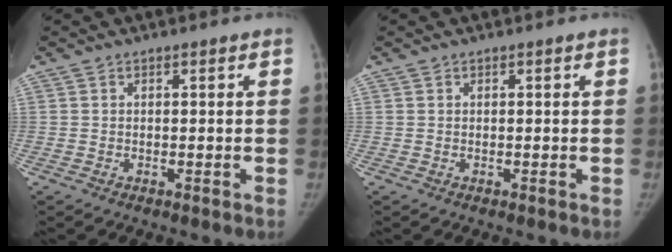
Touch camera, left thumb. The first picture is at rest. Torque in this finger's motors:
{"motor_torque": [-0.11, 0.11, 0.48, -0.29, 0.00]}